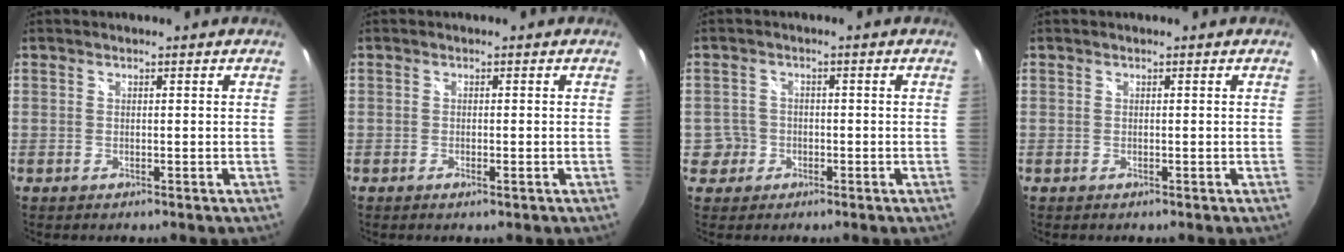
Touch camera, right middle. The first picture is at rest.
{"total": 1.0, "force": [-0.6, 0.2, 0.8], "torque": [-0.014, 0.000, -0.011]}
{"total": 3.5, "force": [-1.3, 3.3, 0.1], "torque": [-0.004, 0.012, -0.021]}
{"total": 0.0}